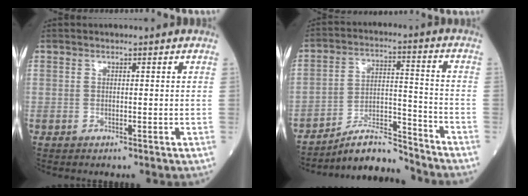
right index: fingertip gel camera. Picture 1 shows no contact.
{"total": 8.5, "force": [-8.2, 1.1, 1.7], "torque": [-0.027, 0.030, -0.143]}